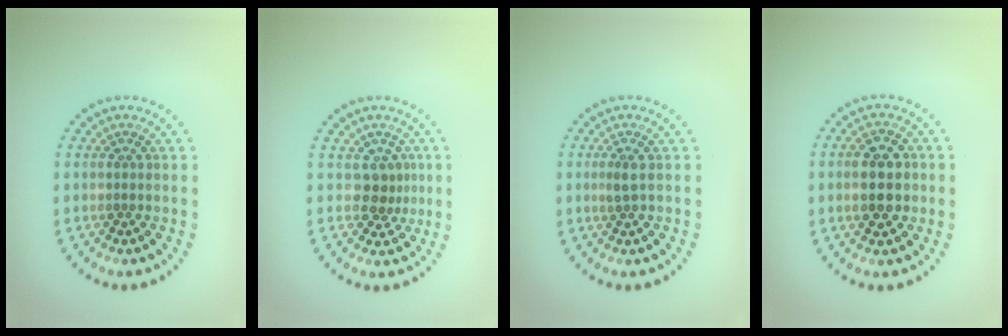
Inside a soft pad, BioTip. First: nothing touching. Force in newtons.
{"total": 2.2, "press": 1.7, "slide": 1.3}
{"total": 1.1, "press": 0.9, "slide": 0.6}
{"total": 4.5, "press": 4.5, "slide": 0.0}